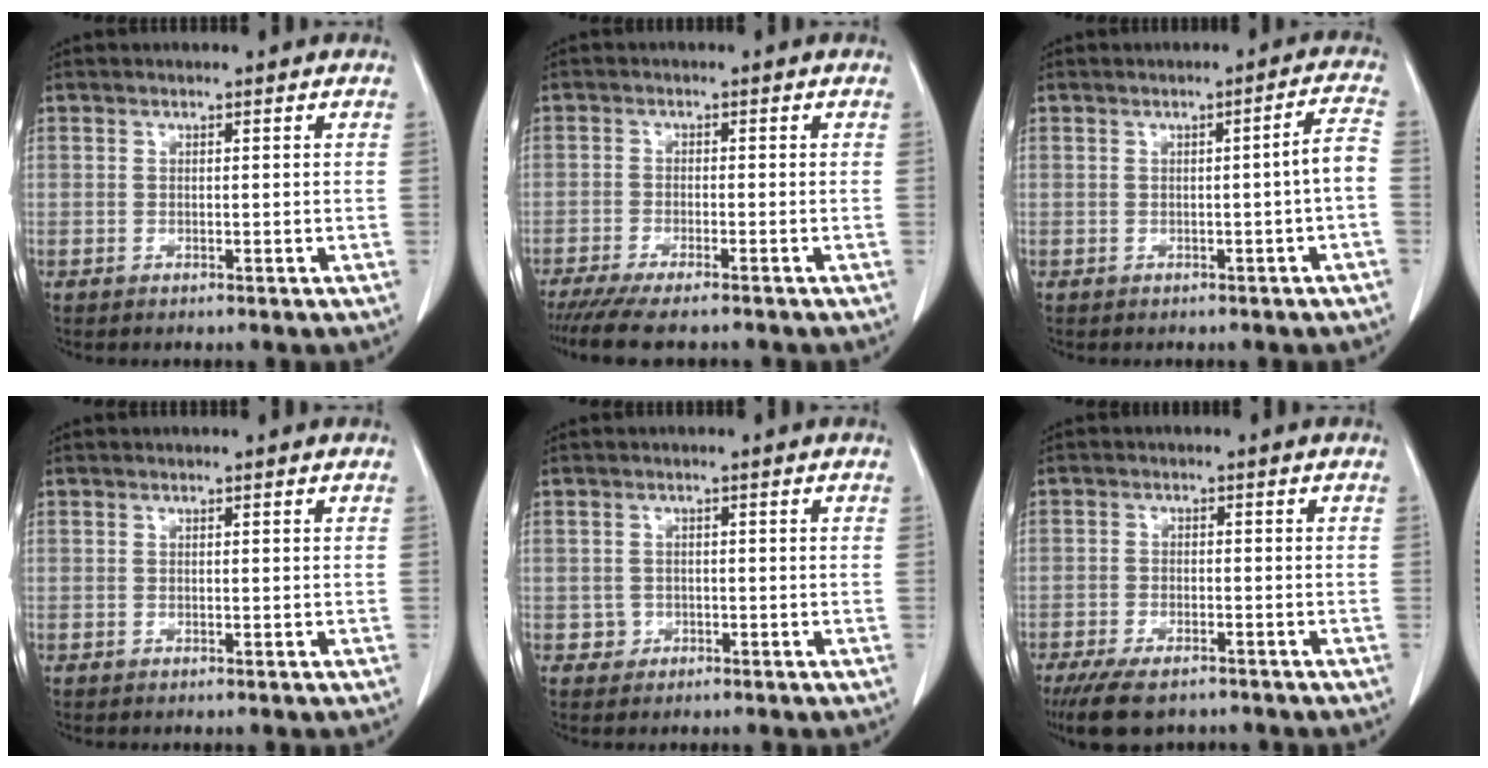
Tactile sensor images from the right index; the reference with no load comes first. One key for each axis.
{"total": 8.4, "fx": -7.0, "fy": 1.0, "fz": 4.5, "tx": -0.061, "ty": -0.016, "tz": -0.110}
{"total": 3.5, "fx": -0.8, "fy": -0.4, "fz": 3.4, "tx": -0.043, "ty": 0.007, "tz": -0.011}
{"total": 0.0}
{"total": 1.4, "fx": -0.6, "fy": 1.3, "fz": 0.0, "tx": 0.007, "ty": 0.007, "tz": -0.011}
{"total": 8.0, "fx": -6.2, "fy": 2.7, "fz": 4.2, "tx": -0.067, "ty": -0.009, "tz": -0.097}